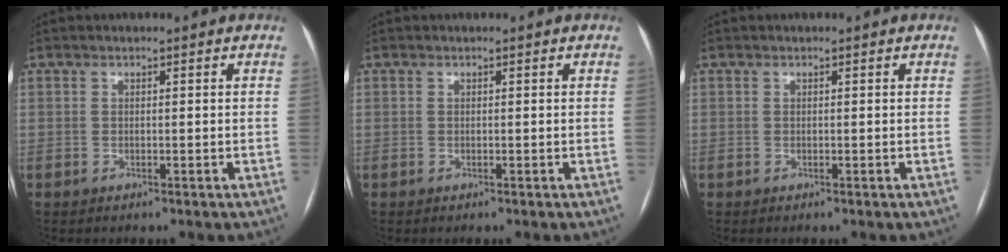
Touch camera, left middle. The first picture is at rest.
{"total": 0.0}
{"total": 0.0}